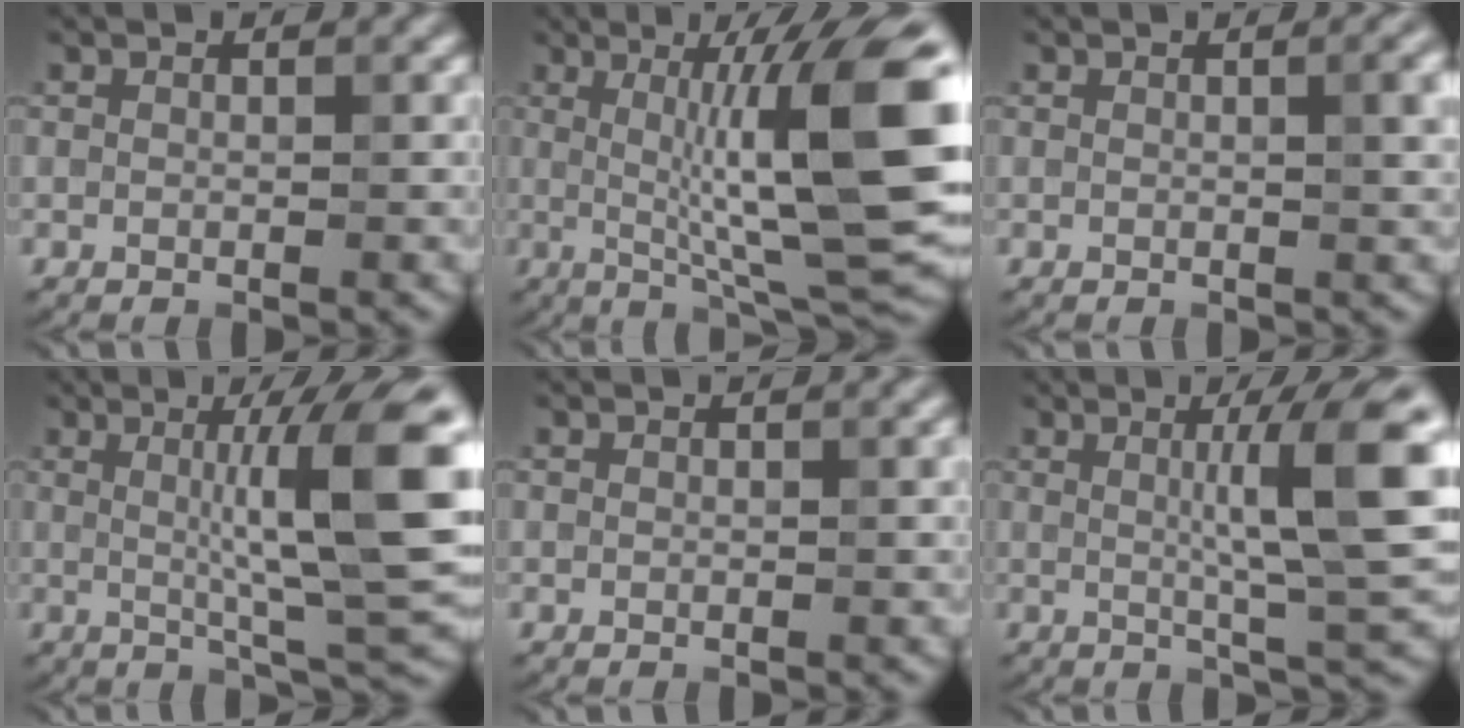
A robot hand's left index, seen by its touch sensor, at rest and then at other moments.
{"total": 12.8, "force": [0.8, 2.3, 12.6], "torque": [-0.169, 0.009, 0.015]}
{"total": 2.8, "force": [0.5, 0.8, 2.6], "torque": [-0.027, 0.007, 0.003]}
{"total": 10.0, "force": [1.2, 1.6, 9.8], "torque": [-0.124, 0.004, 0.022]}
{"total": 0.6, "force": [0.1, 0.1, 0.6], "torque": [-0.006, 0.002, 0.001]}
{"total": 8.1, "force": [1.1, 1.2, 8.0], "torque": [-0.107, 0.008, 0.017]}